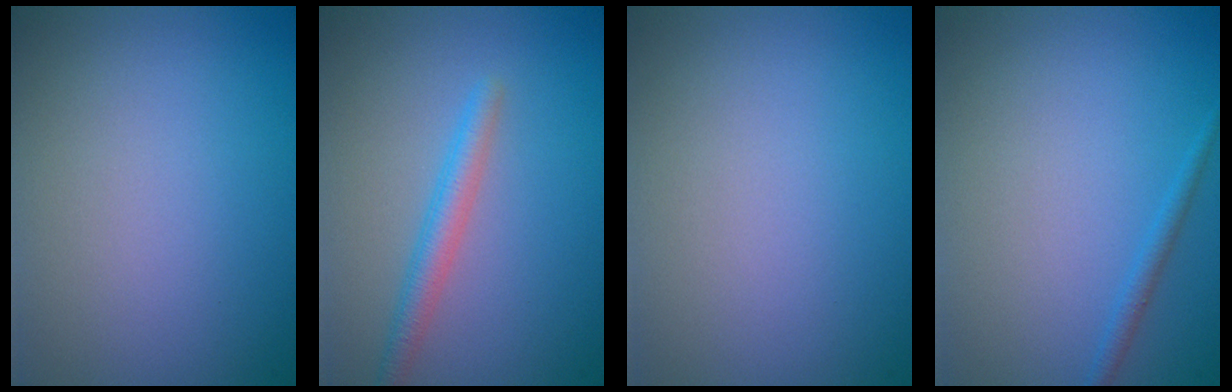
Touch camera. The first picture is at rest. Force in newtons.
{"total": 2.4, "press": 2.4, "slide": 0.1}
{"total": 0.0}
{"total": 1.1, "press": 1.0, "slide": 0.1}